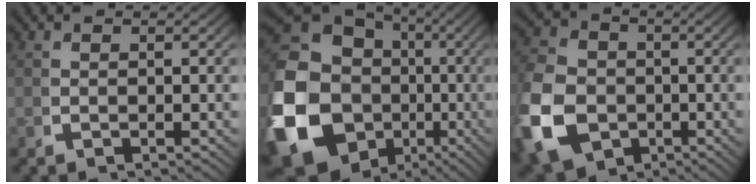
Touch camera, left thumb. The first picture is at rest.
{"total": 19.4, "force": [-3.2, 15.3, 11.4], "torque": [-0.309, -0.082, -0.026]}
{"total": 12.9, "force": [-3.2, 10.3, 7.2], "torque": [-0.179, -0.056, -0.034]}